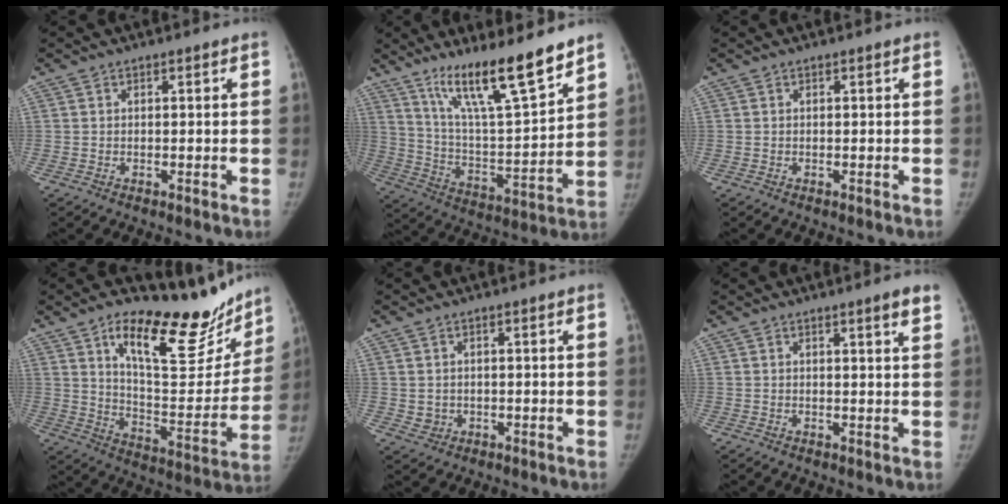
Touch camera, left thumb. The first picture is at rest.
{"total": 18.0, "force": [13.3, 2.8, 11.8], "torque": [-0.173, -0.083, 0.237]}
{"total": 0.0}
{"total": 23.1, "force": [16.5, 8.6, 13.8], "torque": [-0.138, -0.097, 0.255]}
{"total": 2.2, "force": [0.1, 2.1, 0.7], "torque": [-0.008, -0.001, 0.010]}
{"total": 3.1, "force": [2.1, 0.1, 2.3], "torque": [-0.029, -0.012, 0.028]}